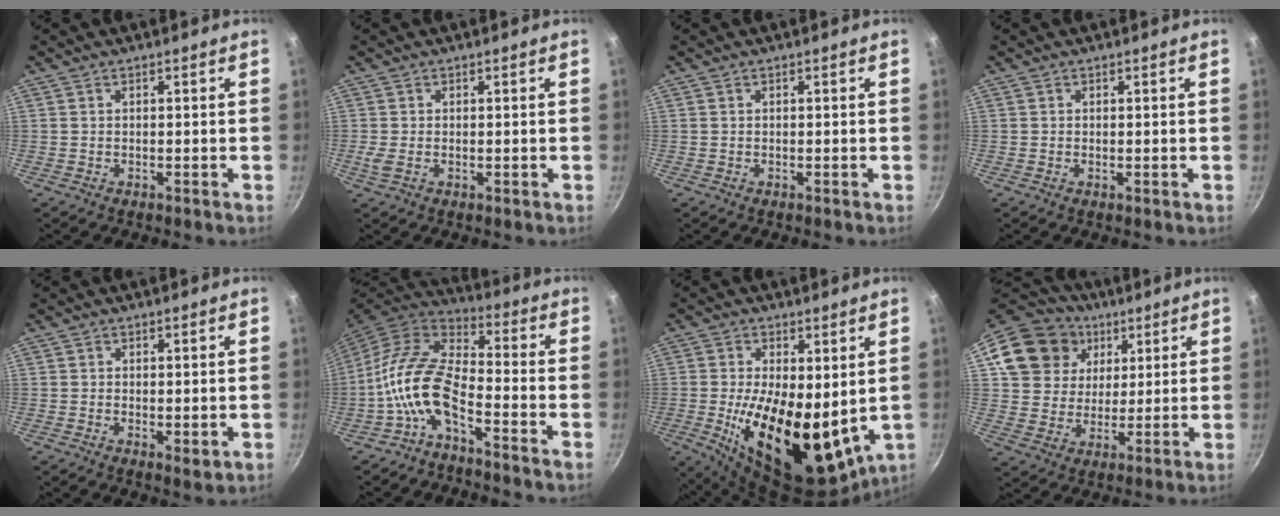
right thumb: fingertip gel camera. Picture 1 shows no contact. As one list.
[{"total": 1.9, "force": [0.0, 1.1, 1.5], "torque": [-0.030, -0.002, -0.001]}, {"total": 0.0}, {"total": 0.0}, {"total": 2.3, "force": [0.4, 1.3, 1.9], "torque": [-0.027, -0.011, 0.006]}, {"total": 12.0, "force": [-4.8, 5.4, 9.6], "torque": [-0.195, 0.051, -0.107]}, {"total": 19.9, "force": [-0.2, 9.3, 17.5], "torque": [-0.258, -0.028, 0.009]}, {"total": 18.1, "force": [7.3, 15.0, 6.9], "torque": [-0.114, 0.008, 0.131]}]